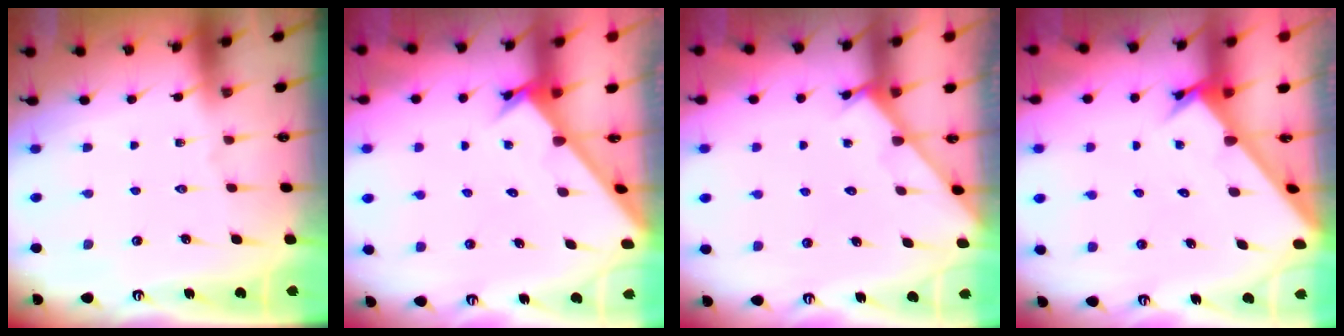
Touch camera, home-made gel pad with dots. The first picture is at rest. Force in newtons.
{"total": 2.6, "press": 2.6, "slide": 0.3}
{"total": 2.6, "press": 2.5, "slide": 0.3}
{"total": 2.7, "press": 2.7, "slide": 0.3}